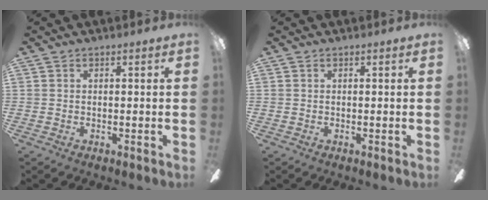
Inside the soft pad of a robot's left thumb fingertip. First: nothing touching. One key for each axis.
{"total": 0.0}